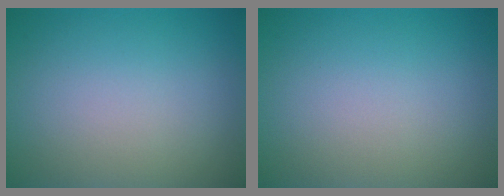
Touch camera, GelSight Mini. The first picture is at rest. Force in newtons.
{"total": 0.0}